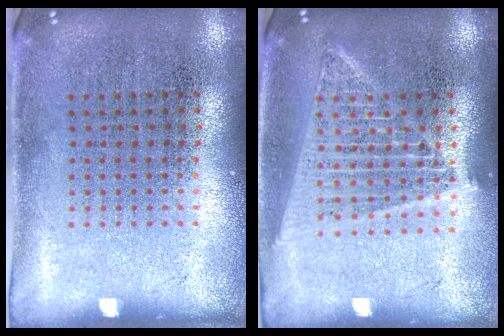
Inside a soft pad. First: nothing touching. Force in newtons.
{"total": 1.6, "press": 1.5, "slide": 0.7}